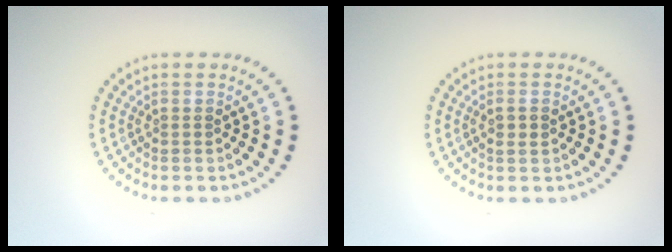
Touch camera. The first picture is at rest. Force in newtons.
{"total": 1.1, "press": 1.1, "slide": 0.3}